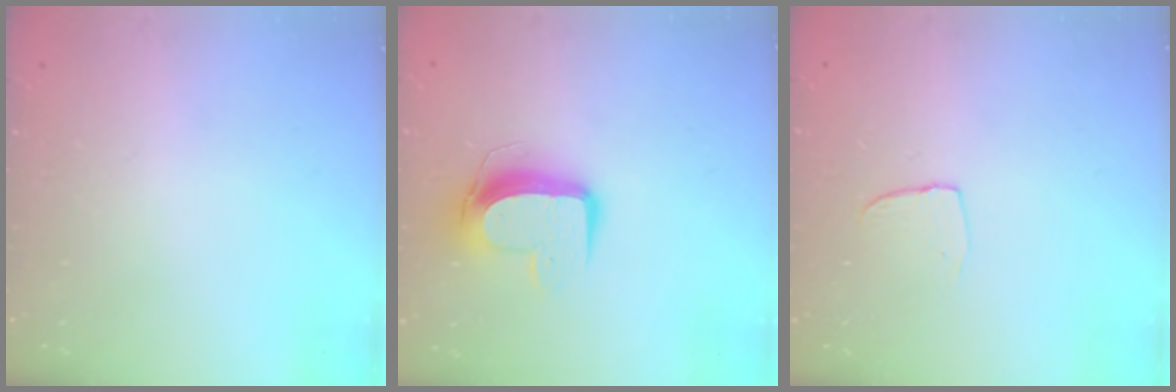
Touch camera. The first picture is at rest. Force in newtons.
{"total": 10.5, "press": 10.4, "slide": 0.8}
{"total": 3.8, "press": 3.8, "slide": 0.3}